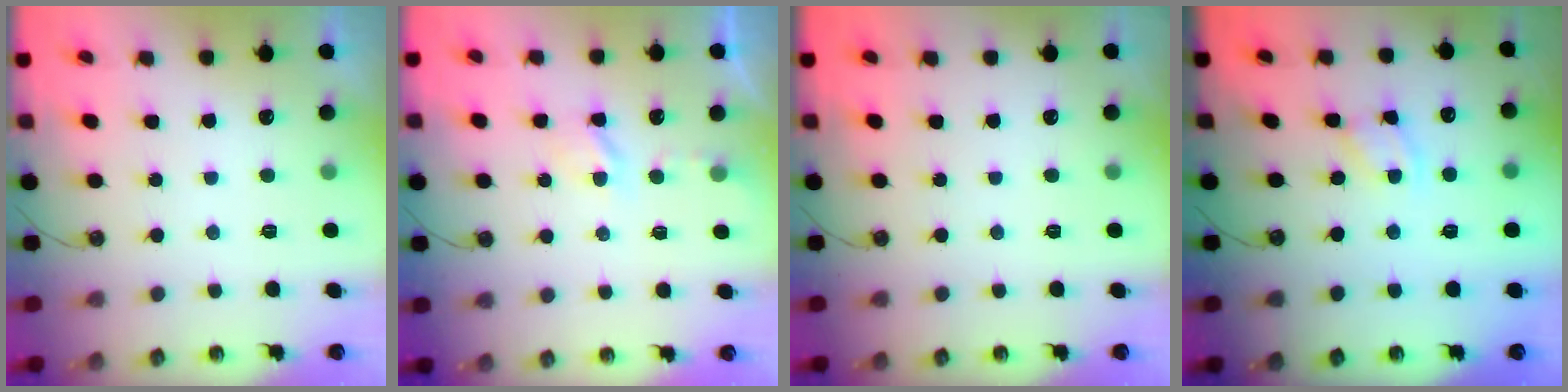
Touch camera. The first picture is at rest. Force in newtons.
{"total": 3.7, "press": 3.6, "slide": 0.7}
{"total": 0.0}
{"total": 2.1, "press": 2.1, "slide": 0.4}